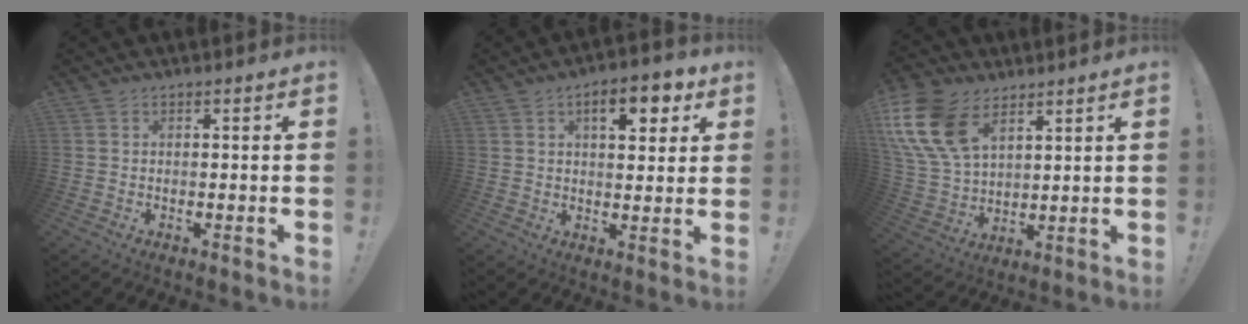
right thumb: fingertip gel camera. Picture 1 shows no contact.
{"total": 9.4, "force": [4.4, 4.3, 7.2], "torque": [-0.081, -0.011, 0.066]}
{"total": 18.4, "force": [8.9, 11.4, 11.4], "torque": [-0.251, -0.041, 0.167]}